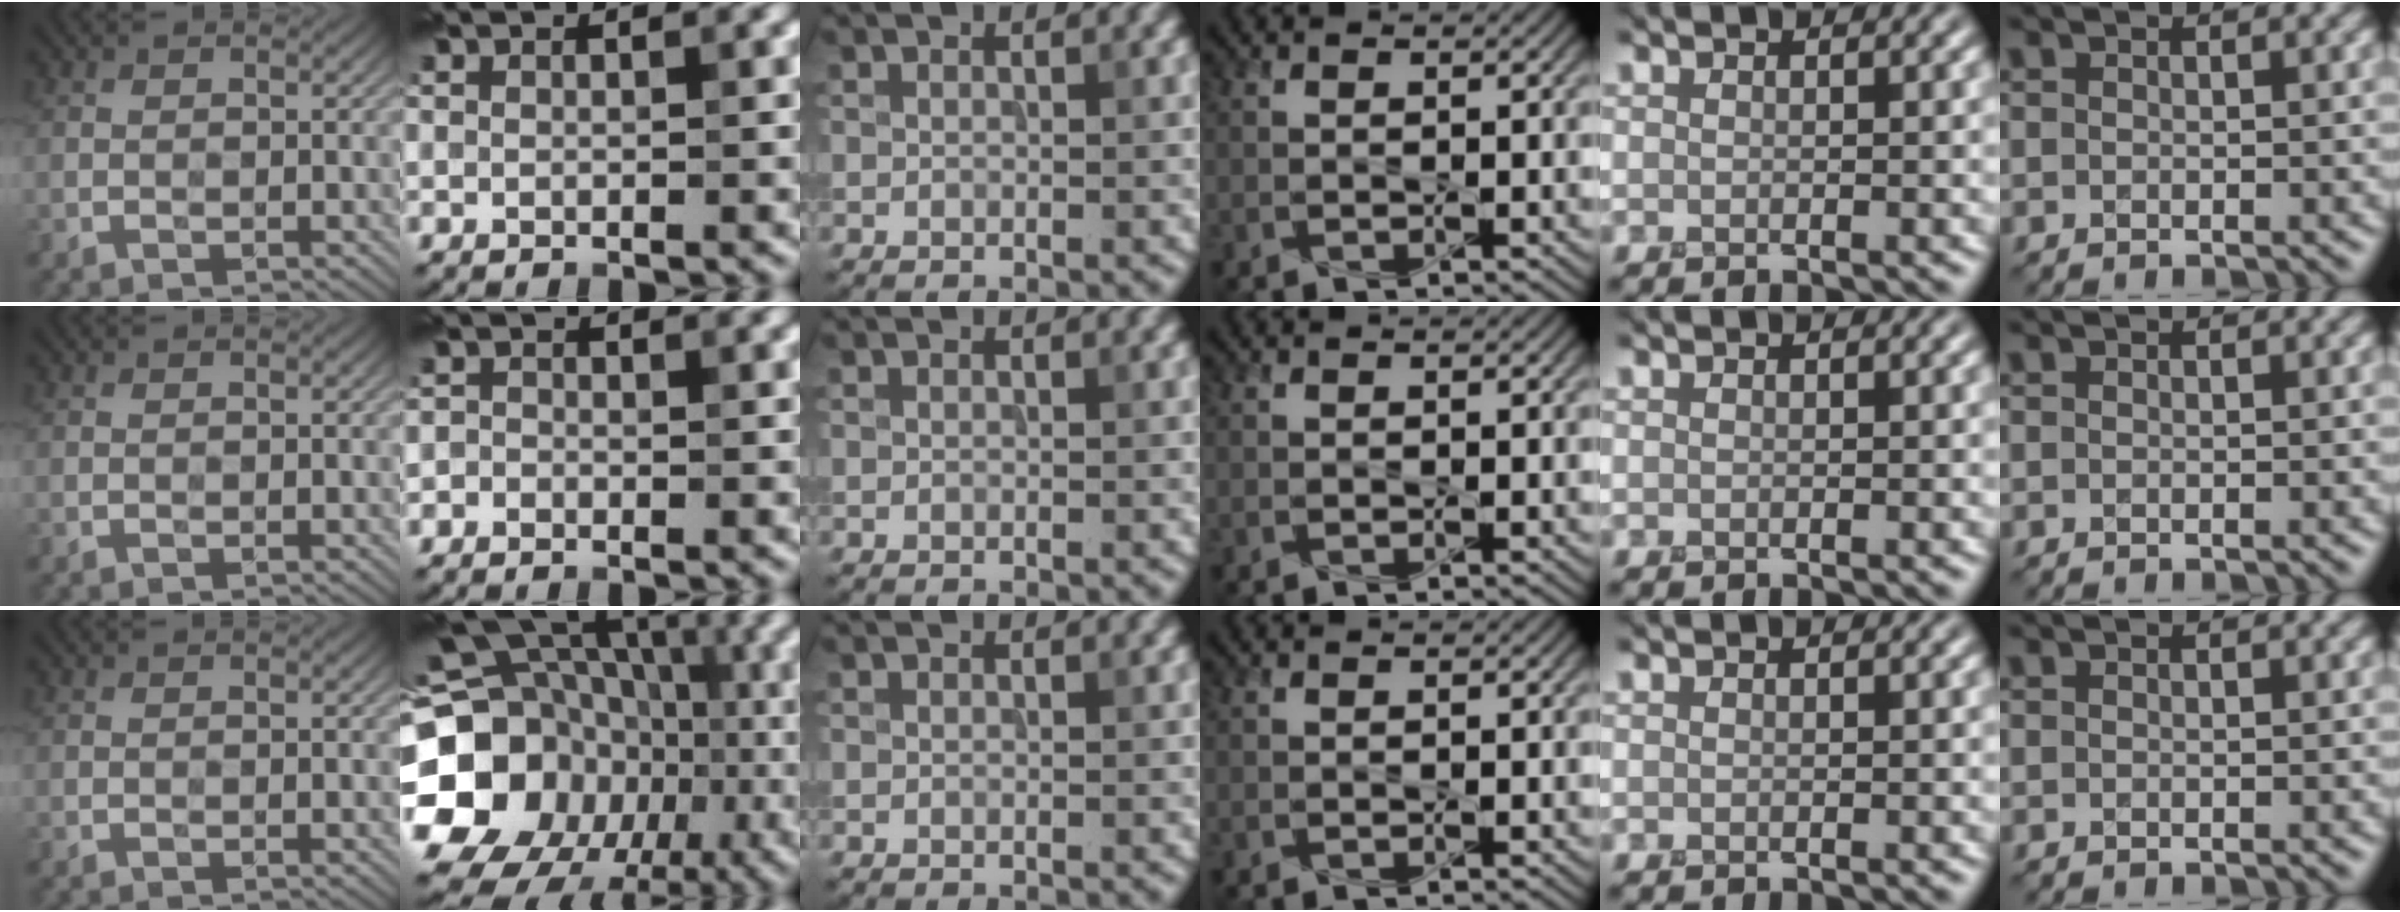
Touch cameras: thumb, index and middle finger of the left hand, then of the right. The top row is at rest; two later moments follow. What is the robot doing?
{"motion": "press", "object": "sticky note"}